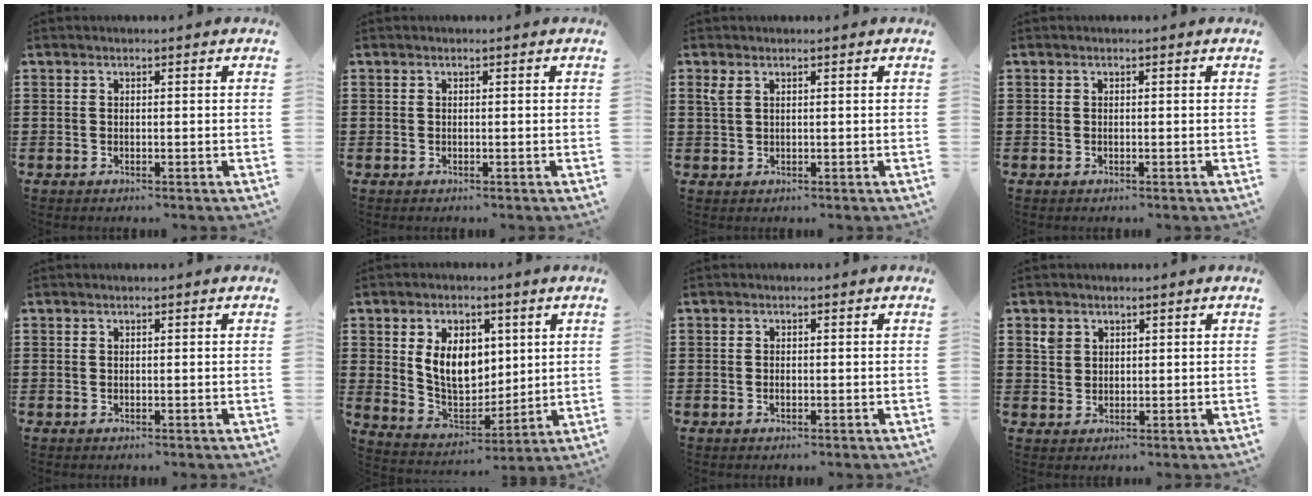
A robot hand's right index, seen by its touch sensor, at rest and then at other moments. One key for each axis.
{"total": 0.0}
{"total": 1.8, "fx": 1.0, "fy": 0.8, "fz": 1.3, "tx": -0.030, "ty": 0.004, "tz": 0.018}
{"total": 0.0}
{"total": 0.0}
{"total": 8.7, "fx": 2.2, "fy": 6.0, "fz": 5.9, "tx": -0.125, "ty": 0.008, "tz": 0.038}
{"total": 0.8, "fx": -0.2, "fy": 0.4, "fz": 0.7, "tx": -0.014, "ty": -0.002, "tz": -0.003}
{"total": 2.9, "fx": 1.7, "fy": 2.4, "fz": 0.5, "tx": -0.020, "ty": 0.011, "tz": 0.031}